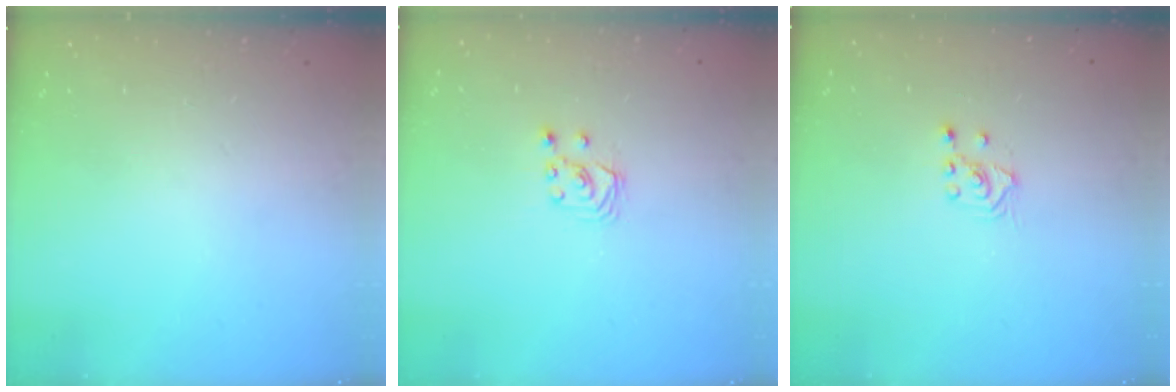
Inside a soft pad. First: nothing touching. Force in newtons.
{"total": 2.6, "press": 2.6, "slide": 0.3}
{"total": 2.6, "press": 2.4, "slide": 0.8}